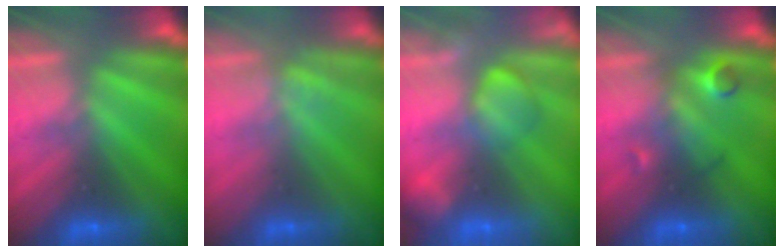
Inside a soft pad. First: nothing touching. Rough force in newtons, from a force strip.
{"total": 2.3}
{"total": 2.4}
{"total": 2.9}